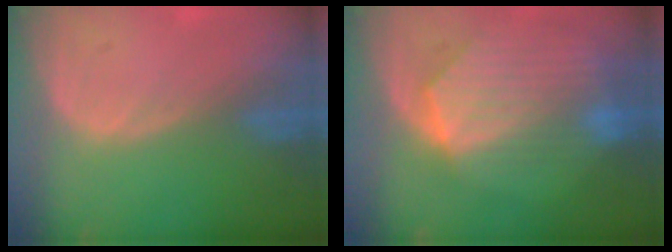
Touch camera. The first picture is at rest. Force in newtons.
{"total": 10.1, "press": 8.9, "slide": 4.8}